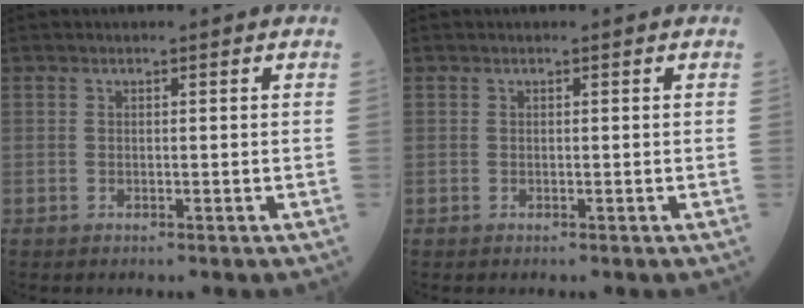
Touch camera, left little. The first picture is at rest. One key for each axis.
{"total": 0.0}